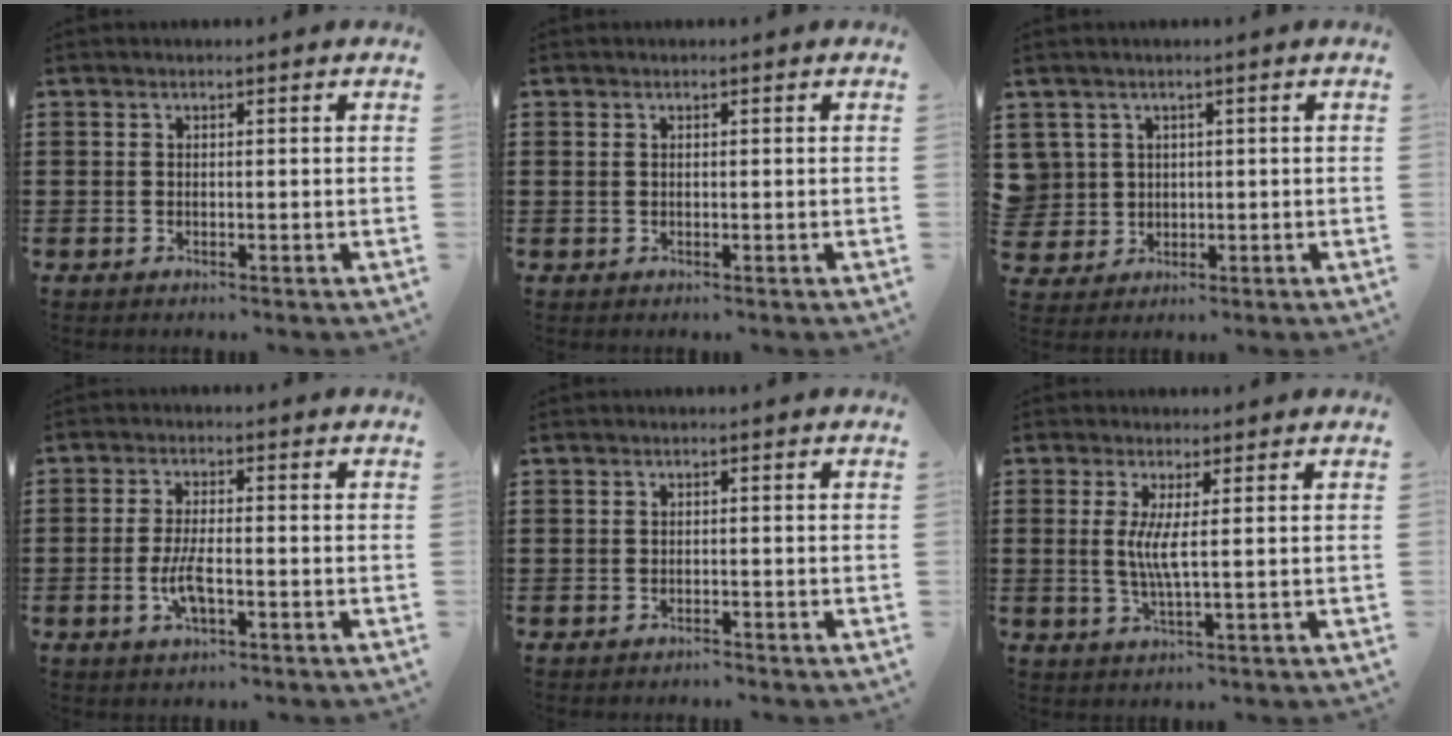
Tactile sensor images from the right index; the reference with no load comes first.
{"total": 0.6, "force": [0.2, 0.4, 0.3], "torque": [-0.008, 0.002, 0.004]}
{"total": 3.3, "force": [0.8, 3.2, -0.1], "torque": [-0.018, 0.011, 0.015]}
{"total": 4.6, "force": [-1.4, 1.5, 4.1], "torque": [-0.090, -0.002, -0.030]}
{"total": 0.8, "force": [-0.8, 0.2, -0.1], "torque": [0.000, 0.004, -0.019]}
{"total": 3.8, "force": [0.5, -0.1, 3.8], "torque": [-0.081, -0.009, 0.004]}